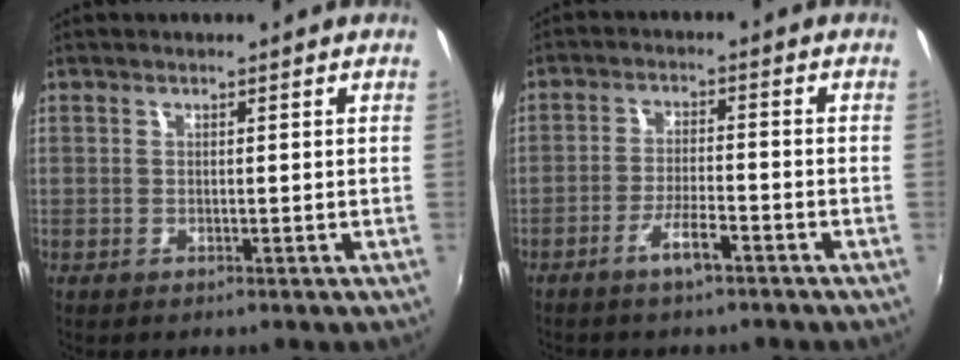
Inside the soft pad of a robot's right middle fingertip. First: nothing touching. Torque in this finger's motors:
{"motor_torque": [1.07, -1.07, 0.17, 0.10]}